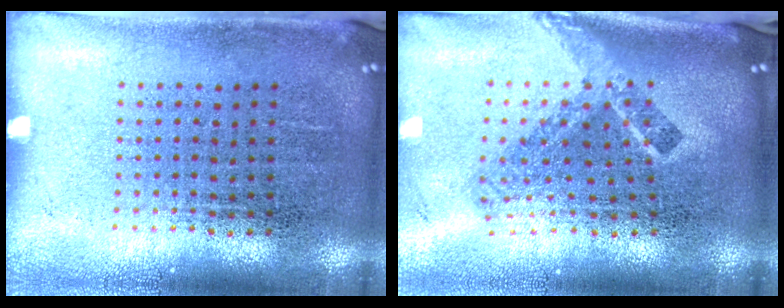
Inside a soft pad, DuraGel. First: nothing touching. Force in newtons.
{"total": 2.3, "press": 1.5, "slide": 1.7}